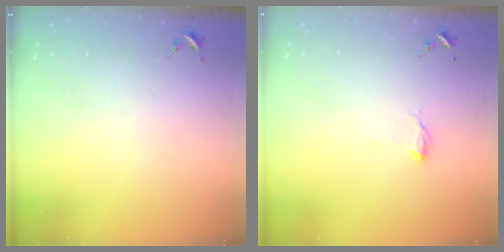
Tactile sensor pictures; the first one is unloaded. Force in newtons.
{"total": 6.8, "press": 6.8, "slide": 0.8}